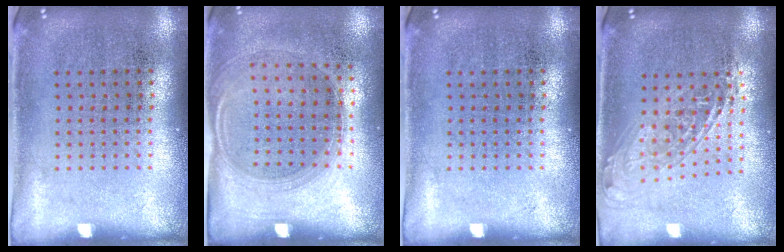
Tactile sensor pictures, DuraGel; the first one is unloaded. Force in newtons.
{"total": 1.4, "press": 1.2, "slide": 0.6}
{"total": 0.0}
{"total": 1.7, "press": 1.3, "slide": 1.0}